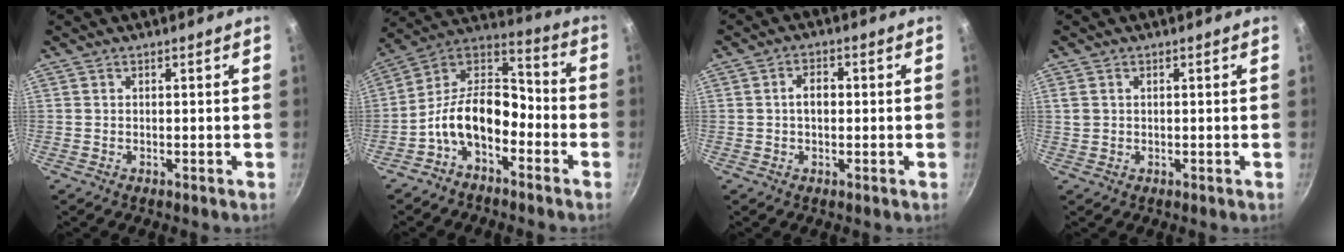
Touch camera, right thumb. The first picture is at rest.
{"total": 13.5, "force": [-5.0, 7.8, 9.9], "torque": [-0.161, 0.081, -0.101]}
{"total": 3.5, "force": [0.1, 2.3, 2.7], "torque": [-0.039, 0.012, -0.001]}
{"total": 1.8, "force": [0.4, 1.5, 1.0], "torque": [-0.025, 0.002, 0.015]}